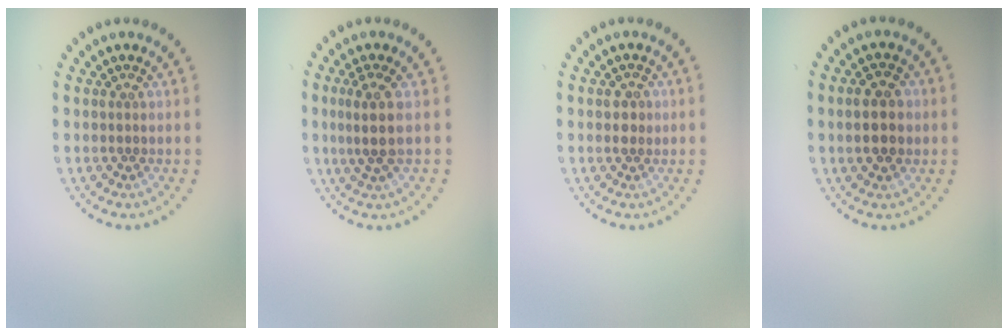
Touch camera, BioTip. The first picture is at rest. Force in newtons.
{"total": 2.7, "press": 2.0, "slide": 1.8}
{"total": 1.3, "press": 1.3, "slide": 0.1}
{"total": 4.2, "press": 4.2, "slide": 0.2}